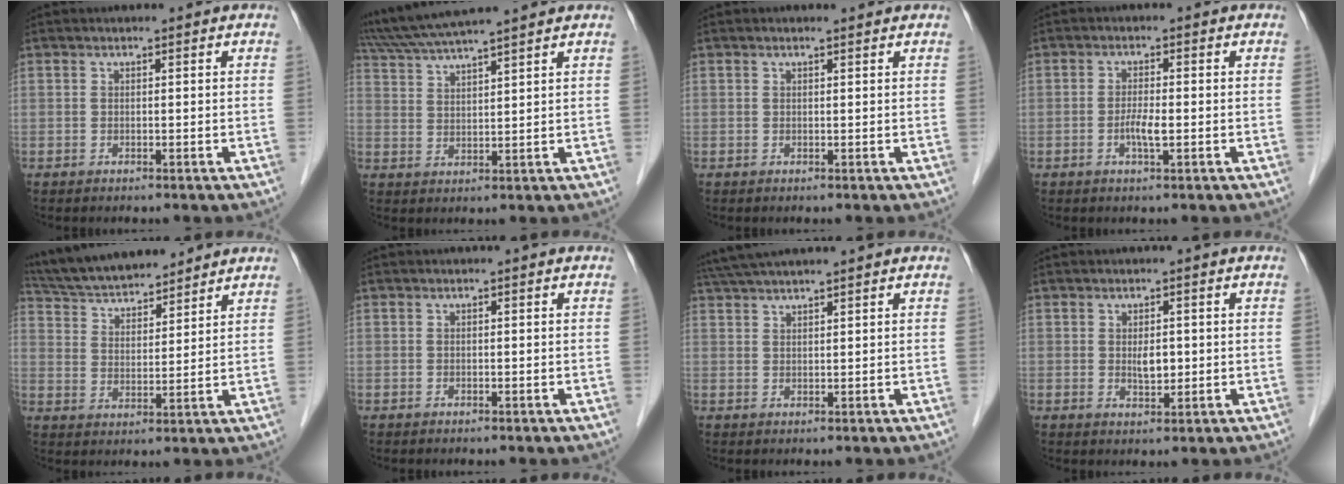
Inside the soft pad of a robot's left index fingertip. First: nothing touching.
{"total": 12.2, "force": [10.7, -0.4, 5.8], "torque": [-0.112, 0.033, 0.179]}
{"total": 1.1, "force": [1.1, 0.0, 0.3], "torque": [-0.011, 0.006, 0.017]}
{"total": 2.5, "force": [-0.6, 0.4, 2.4], "torque": [-0.049, -0.001, -0.012]}
{"total": 15.3, "force": [13.9, 3.2, 5.4], "torque": [-0.101, 0.031, 0.242]}
{"total": 0.0}
{"total": 8.0, "force": [7.1, 0.0, 3.8], "torque": [-0.067, 0.040, 0.119]}
{"total": 2.4, "force": [0.3, 1.1, 2.1], "torque": [-0.039, -0.004, 0.007]}